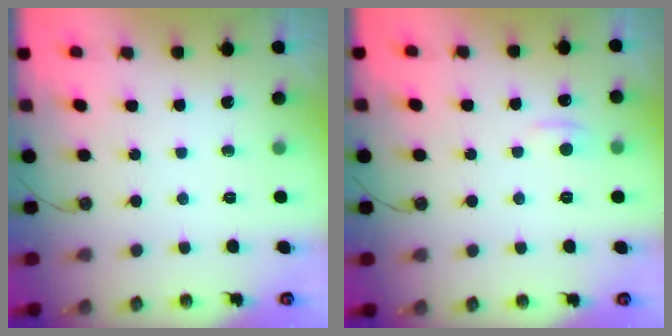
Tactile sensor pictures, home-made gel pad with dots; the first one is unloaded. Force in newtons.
{"total": 1.7, "press": 1.6, "slide": 0.5}